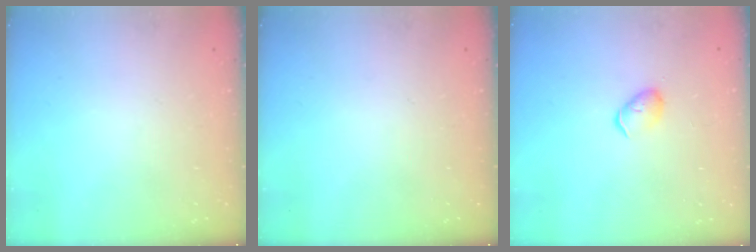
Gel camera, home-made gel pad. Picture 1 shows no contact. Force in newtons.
{"total": 0.0}
{"total": 4.1, "press": 4.0, "slide": 0.8}